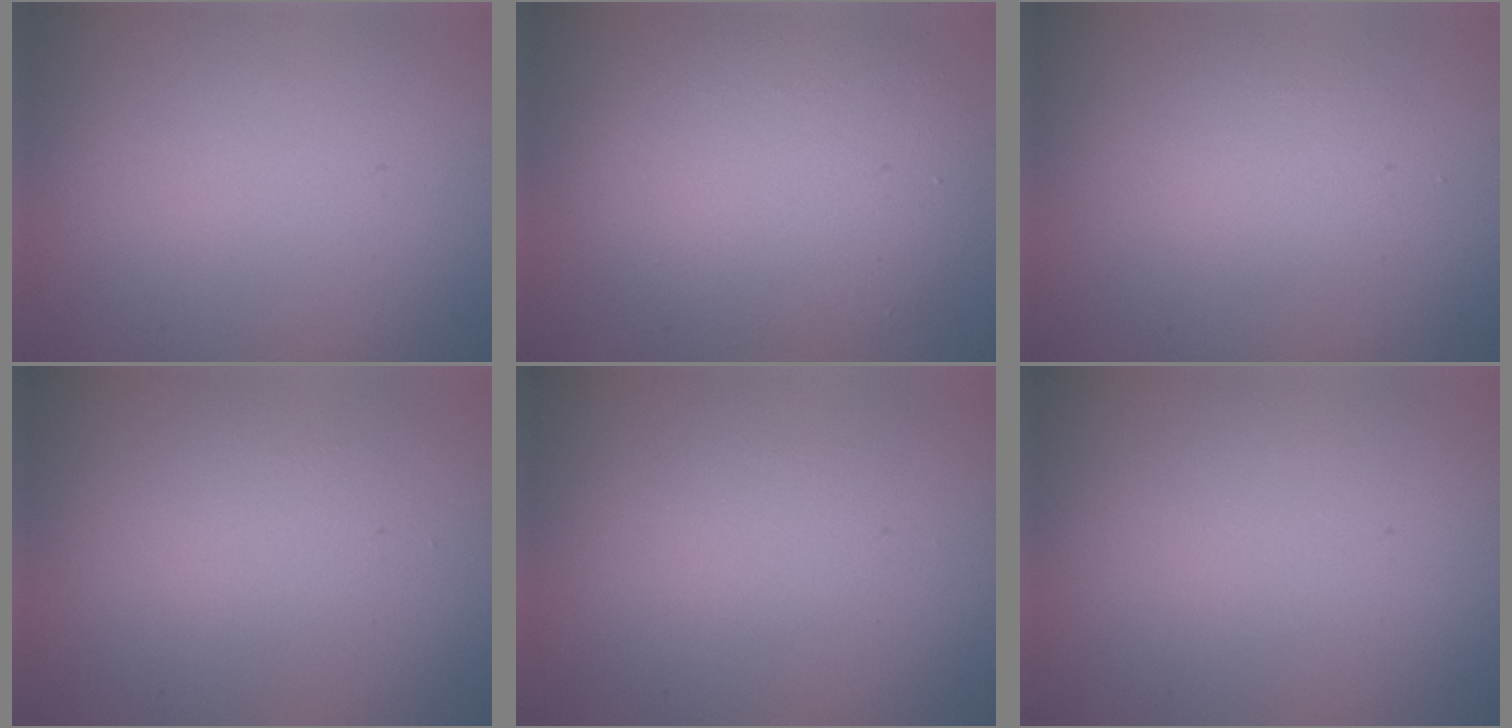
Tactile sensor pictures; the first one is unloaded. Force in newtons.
{"total": 6.8, "press": 6.8, "slide": 0.4}
{"total": 1.7, "press": 1.7, "slide": 0.2}
{"total": 1.4, "press": 1.4, "slide": 0.0}
{"total": 1.0, "press": 1.0, "slide": 0.0}
{"total": 0.0}